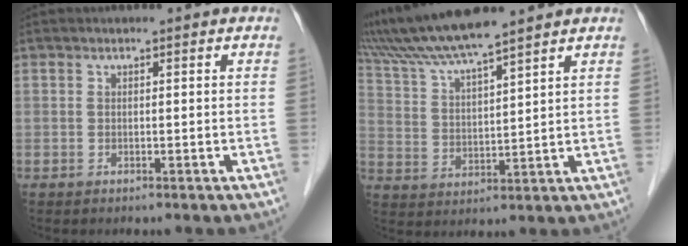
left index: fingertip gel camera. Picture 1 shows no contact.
{"total": 9.7, "force": [8.2, -1.0, 5.0], "torque": [-0.102, 0.017, 0.159]}